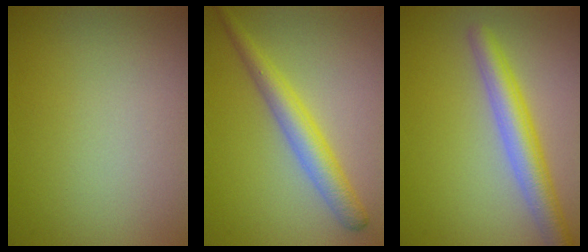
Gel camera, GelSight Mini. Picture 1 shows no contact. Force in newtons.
{"total": 3.7, "press": 3.7, "slide": 0.1}
{"total": 4.5, "press": 4.5, "slide": 0.2}